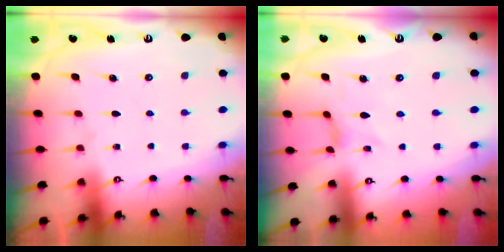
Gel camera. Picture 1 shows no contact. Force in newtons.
{"total": 0.0}